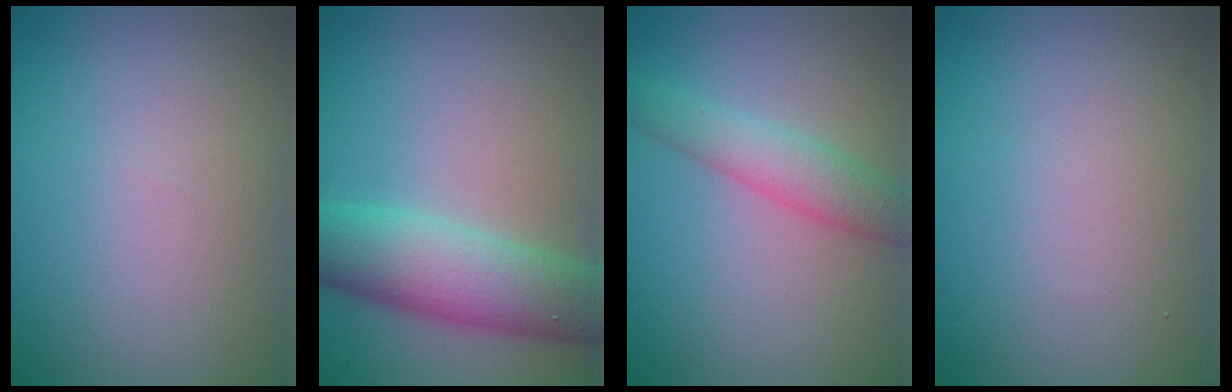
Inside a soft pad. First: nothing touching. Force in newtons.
{"total": 7.3, "press": 7.3, "slide": 0.3}
{"total": 3.4, "press": 3.4, "slide": 0.2}
{"total": 0.0}